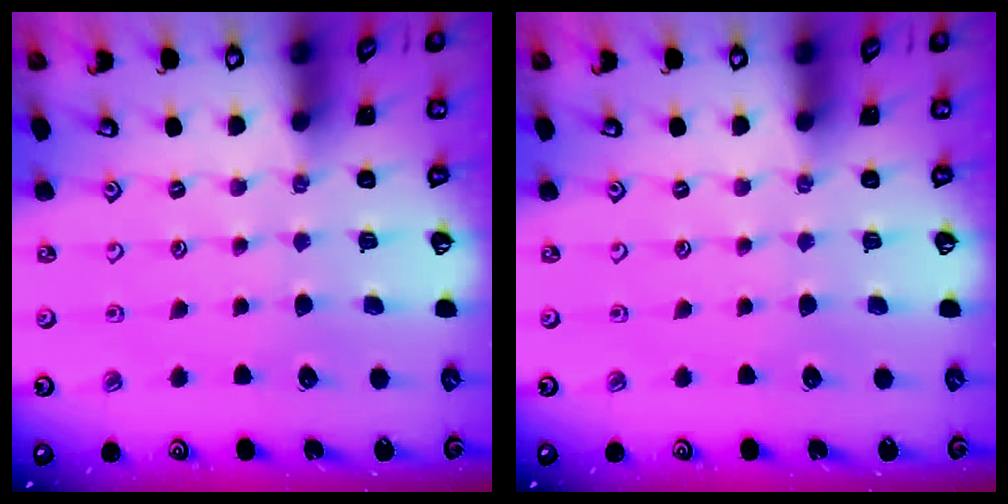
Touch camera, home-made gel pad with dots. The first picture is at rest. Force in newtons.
{"total": 0.0}